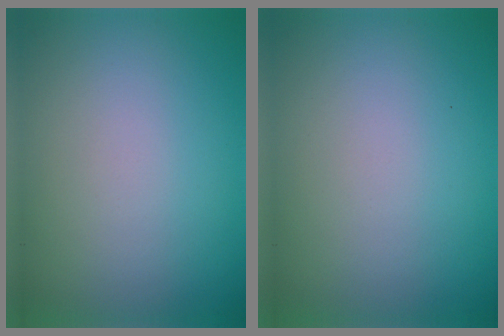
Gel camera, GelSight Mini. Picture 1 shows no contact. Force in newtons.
{"total": 0.0}